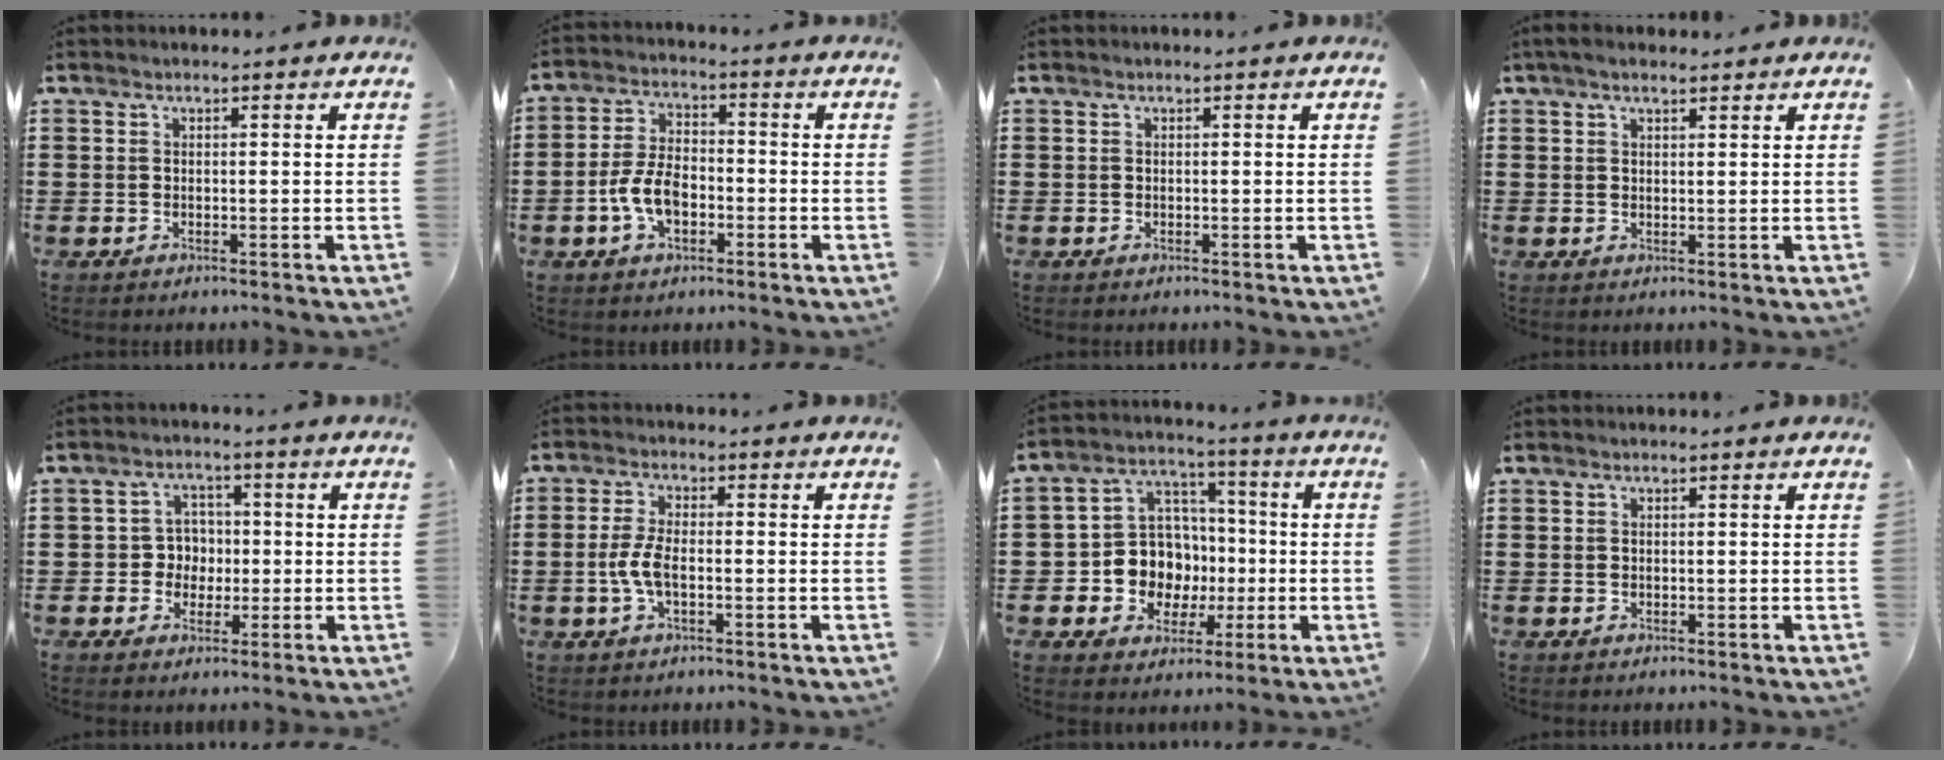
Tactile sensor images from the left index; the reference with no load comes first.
{"total": 7.0, "force": [-2.3, 3.9, 5.4], "torque": [-0.125, 0.002, -0.050]}
{"total": 0.0}
{"total": 2.2, "force": [1.5, 0.6, 1.4], "torque": [-0.030, 0.005, 0.028]}
{"total": 4.3, "force": [-0.4, 4.0, 1.5], "torque": [-0.045, 0.009, -0.012]}
{"total": 4.8, "force": [-1.0, 1.9, 4.3], "torque": [-0.112, -0.007, -0.027]}
{"total": 9.8, "force": [-1.1, 9.2, 3.4], "torque": [-0.114, 0.009, -0.013]}
{"total": 0.0}